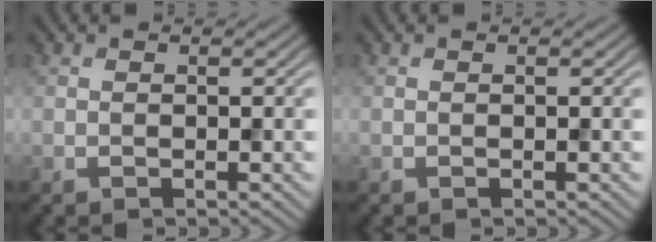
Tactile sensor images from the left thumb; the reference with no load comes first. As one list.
[{"total": 0.0}]